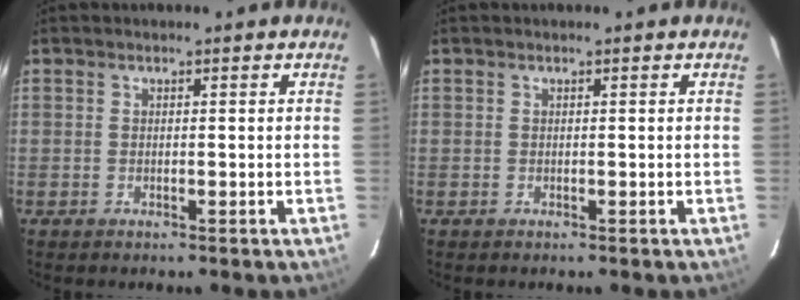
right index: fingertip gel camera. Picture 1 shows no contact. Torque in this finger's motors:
{"motor_torque": [0.00, 0.00, 0.00, 0.00]}